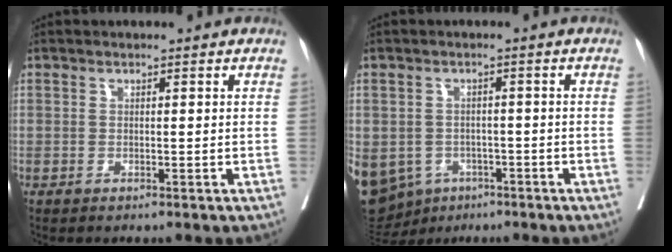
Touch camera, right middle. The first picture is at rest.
{"total": 20.3, "force": [-8.7, 16.5, 8.1], "torque": [-0.278, -0.009, -0.117]}